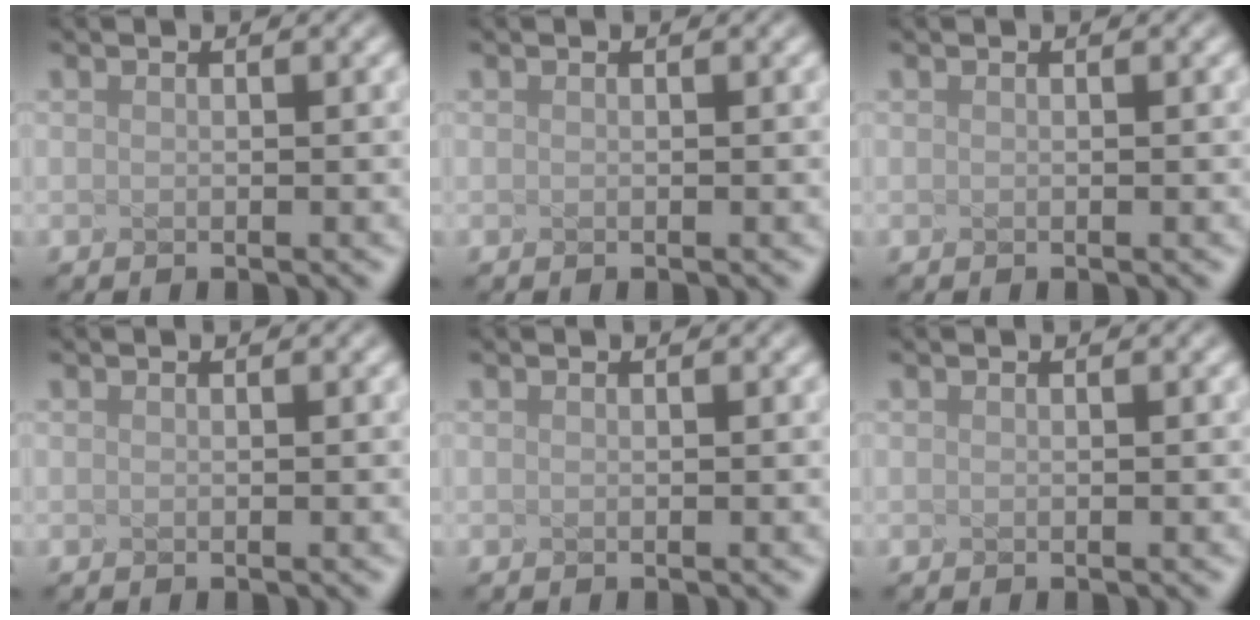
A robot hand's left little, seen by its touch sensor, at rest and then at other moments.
{"total": 0.0}
{"total": 0.0}
{"total": 0.0}
{"total": 0.0}
{"total": 0.0}